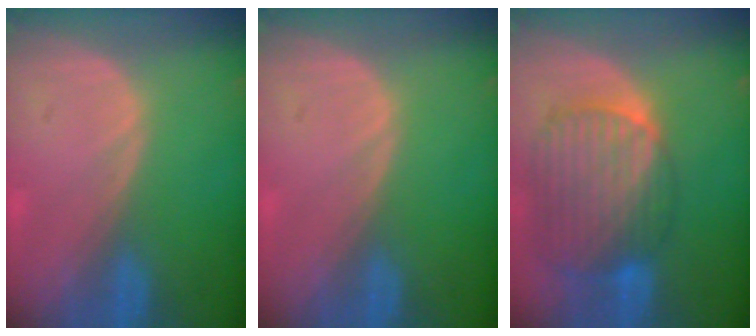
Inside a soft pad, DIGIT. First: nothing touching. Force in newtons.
{"total": 0.0}
{"total": 10.7, "press": 9.1, "slide": 5.5}